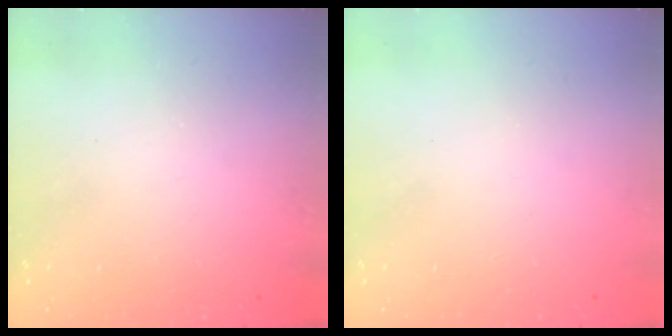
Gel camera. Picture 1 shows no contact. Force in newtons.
{"total": 0.0}